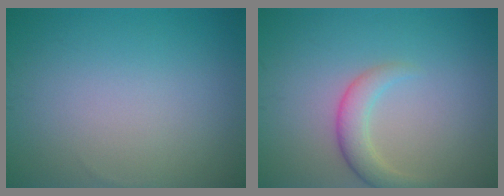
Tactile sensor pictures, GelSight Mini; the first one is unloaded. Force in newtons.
{"total": 2.7, "press": 2.7, "slide": 0.2}